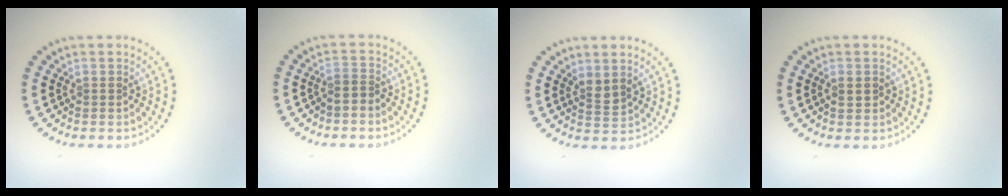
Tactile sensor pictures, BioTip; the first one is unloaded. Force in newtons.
{"total": 0.9, "press": 0.7, "slide": 0.6}
{"total": 1.5, "press": 1.3, "slide": 0.8}
{"total": 0.9, "press": 0.9, "slide": 0.1}